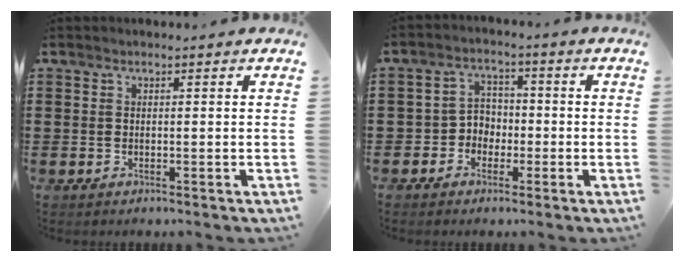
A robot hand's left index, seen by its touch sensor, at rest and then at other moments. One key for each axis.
{"total": 3.8, "fx": -2.0, "fy": 3.2, "fz": 0.8, "tx": -0.030, "ty": 0.010, "tz": -0.044}